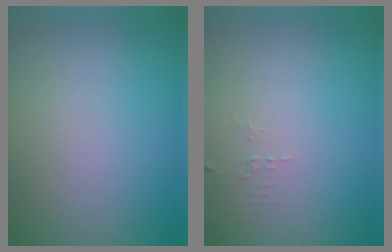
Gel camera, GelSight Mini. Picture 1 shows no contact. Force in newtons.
{"total": 0.9, "press": 0.9, "slide": 0.3}